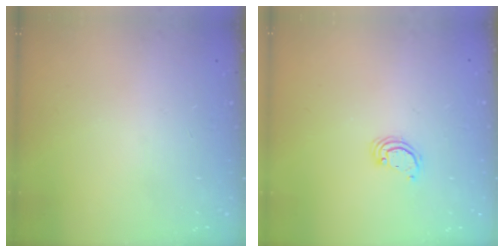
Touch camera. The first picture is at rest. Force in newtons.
{"total": 2.6, "press": 2.6, "slide": 0.2}